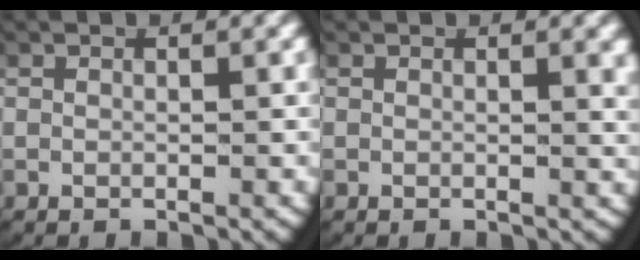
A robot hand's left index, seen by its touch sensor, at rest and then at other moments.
{"total": 0.8, "force": [0.5, -0.1, 0.7], "torque": [-0.010, -0.006, 0.008]}